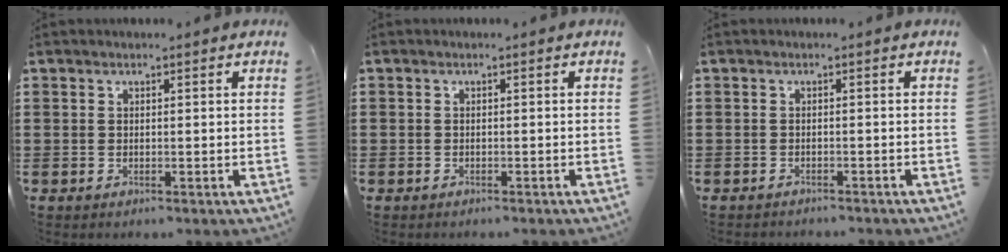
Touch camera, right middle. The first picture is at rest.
{"total": 0.7, "force": [-0.5, 0.4, 0.0], "torque": [-0.001, 0.002, -0.012]}
{"total": 0.8, "force": [-0.8, -0.1, 0.0], "torque": [-0.003, -0.002, -0.016]}